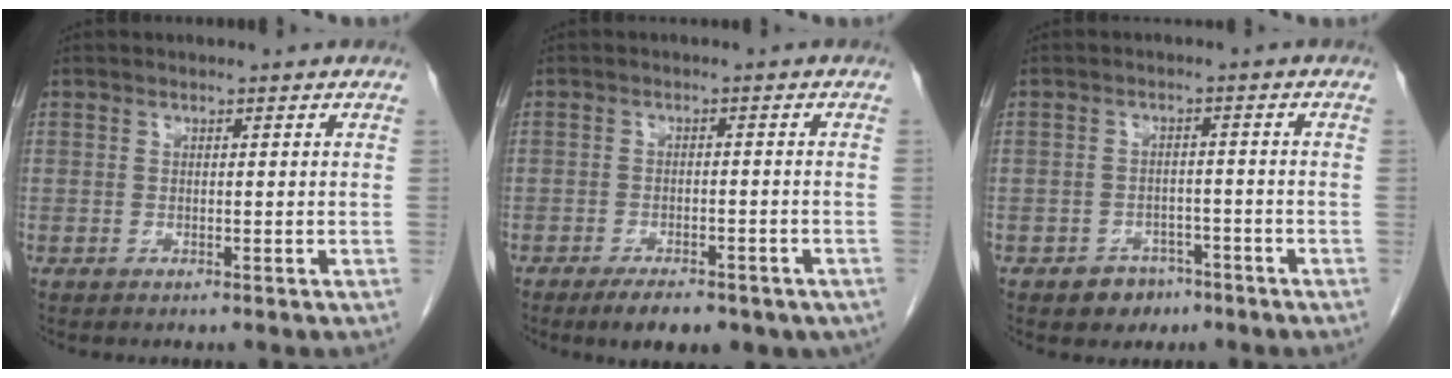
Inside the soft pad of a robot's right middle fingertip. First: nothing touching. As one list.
[{"total": 8.7, "force": [-6.1, 3.4, 5.2], "torque": [-0.060, -0.003, -0.080]}, {"total": 3.8, "force": [-2.5, 2.7, 0.9], "torque": [-0.009, 0.011, -0.028]}]